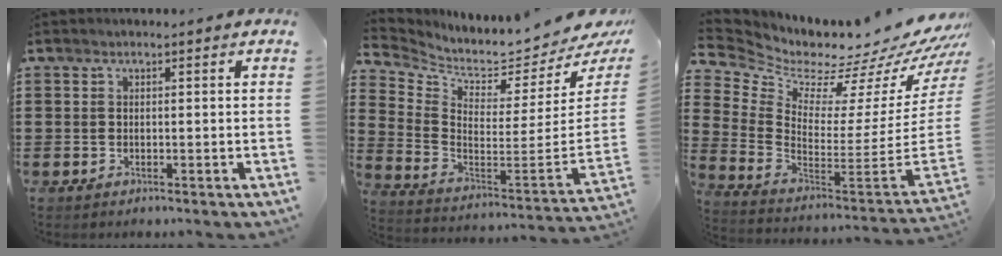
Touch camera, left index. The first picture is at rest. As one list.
[{"total": 3.3, "force": [3.0, 0.8, 1.3], "torque": [-0.043, -0.062, 0.038]}, {"total": 5.1, "force": [4.8, 1.0, 1.4], "torque": [-0.049, -0.076, 0.070]}]